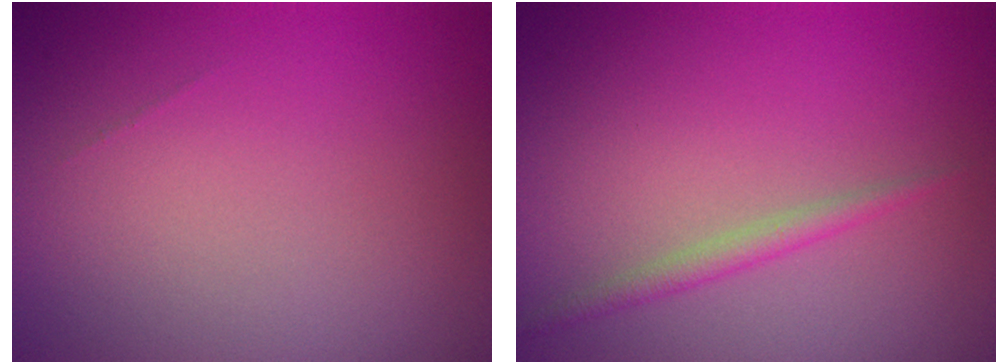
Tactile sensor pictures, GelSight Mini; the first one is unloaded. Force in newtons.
{"total": 1.3, "press": 1.3, "slide": 0.0}